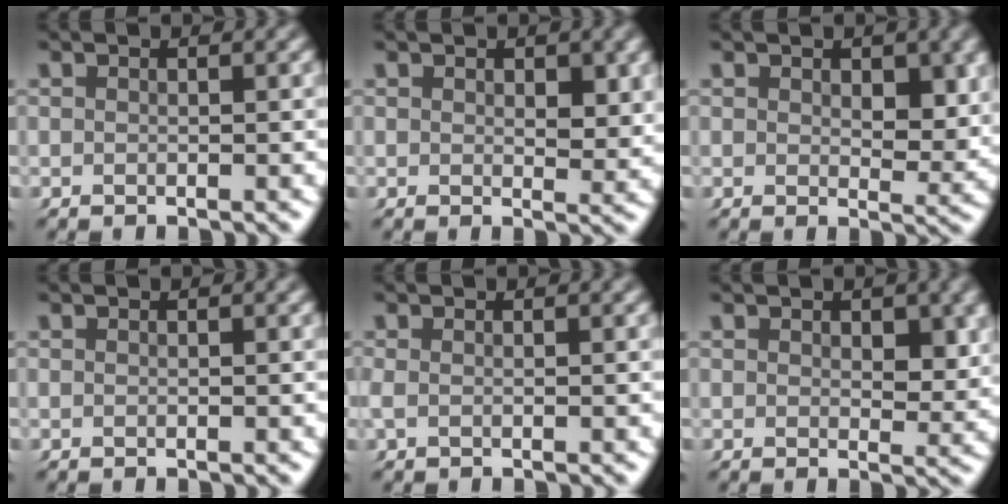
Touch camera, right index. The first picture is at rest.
{"total": 1.3, "force": [0.7, 0.6, 0.8], "torque": [-0.009, -0.014, 0.016]}
{"total": 2.1, "force": [1.0, 1.2, 1.4], "torque": [-0.015, -0.018, 0.020]}
{"total": 0.0}
{"total": 0.9, "force": [-0.4, 0.6, 0.5], "torque": [-0.023, -0.002, -0.004]}
{"total": 1.8, "force": [0.8, 1.0, 1.2], "torque": [-0.009, -0.017, 0.018]}